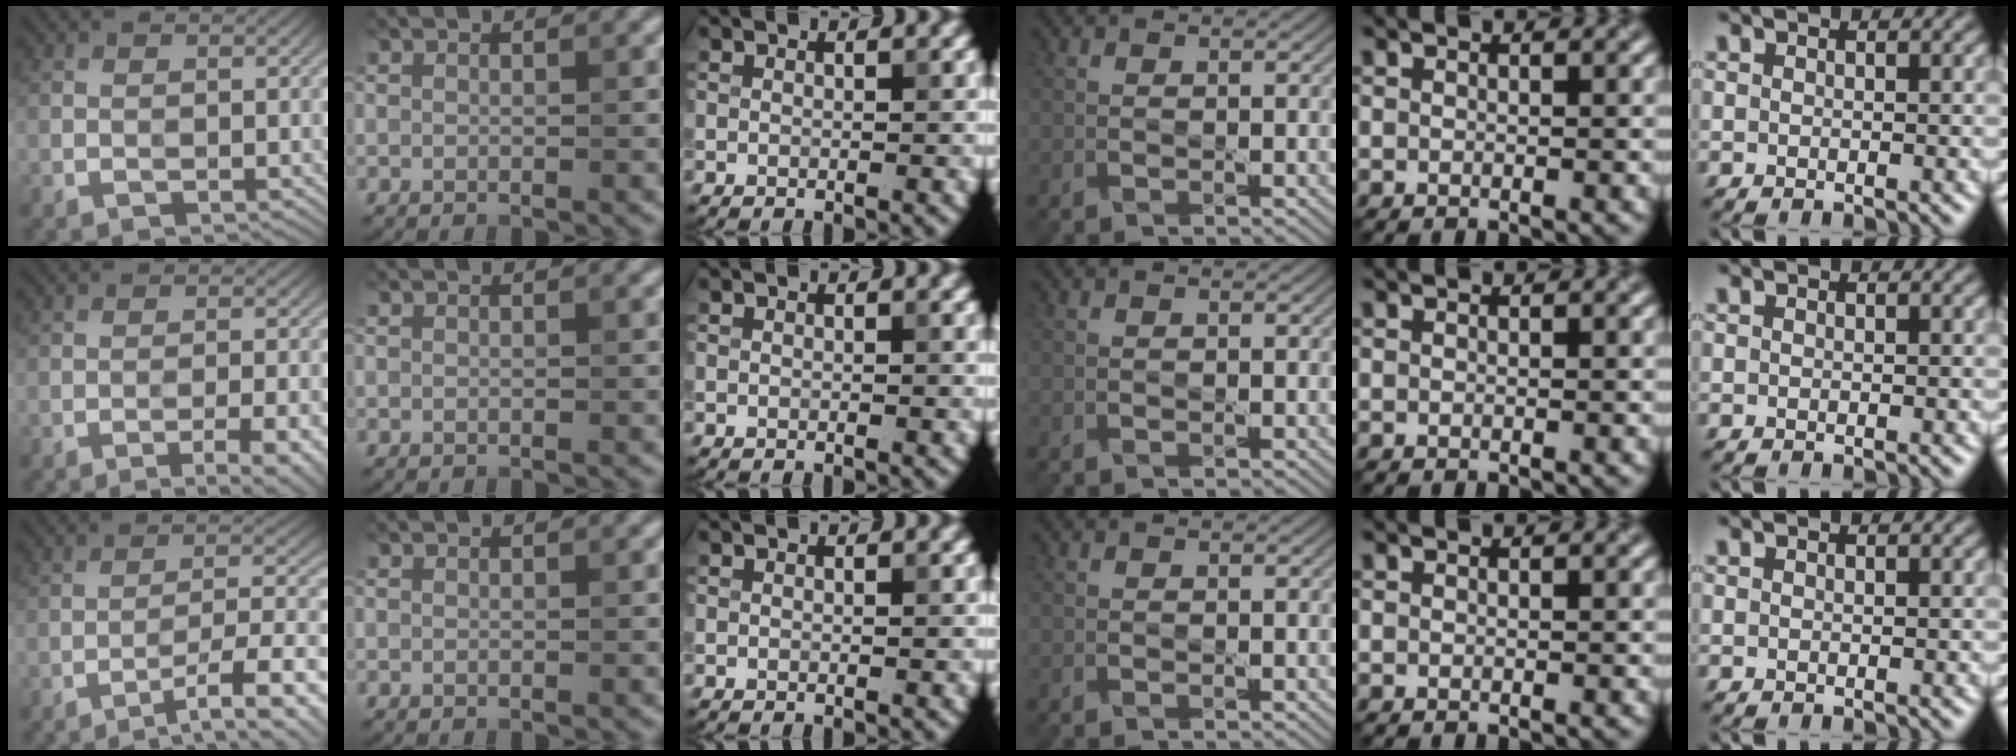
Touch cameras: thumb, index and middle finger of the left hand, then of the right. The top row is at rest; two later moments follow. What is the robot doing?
{"motion": "pour", "object": "oil cruet"}